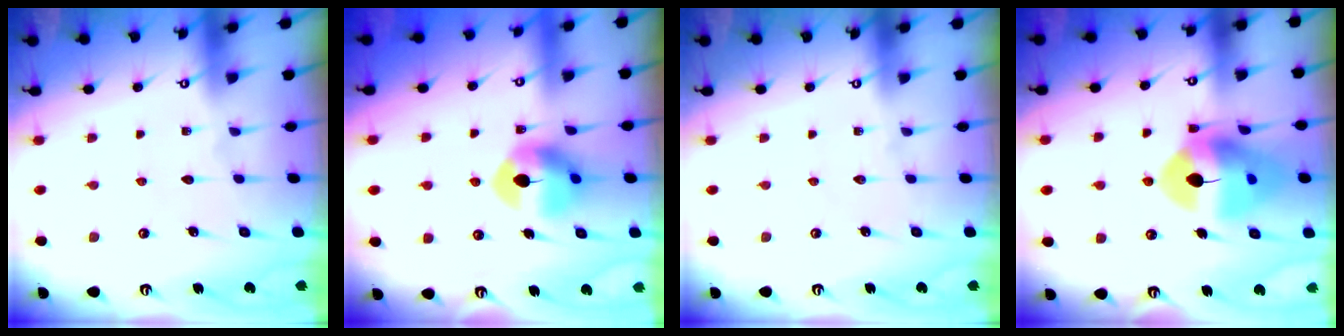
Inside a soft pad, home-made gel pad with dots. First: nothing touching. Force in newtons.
{"total": 10.5, "press": 10.5, "slide": 0.5}
{"total": 0.0}
{"total": 15.2, "press": 15.0, "slide": 2.0}